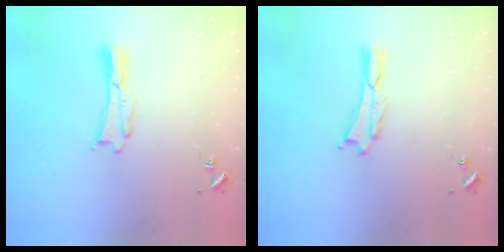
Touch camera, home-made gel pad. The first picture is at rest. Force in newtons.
{"total": 0.0}